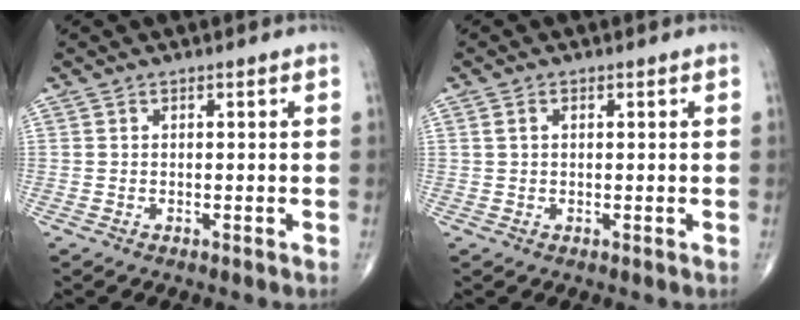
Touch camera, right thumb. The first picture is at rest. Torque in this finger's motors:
{"motor_torque": [-0.13, -0.06, 0.16, 0.10, 0.06]}